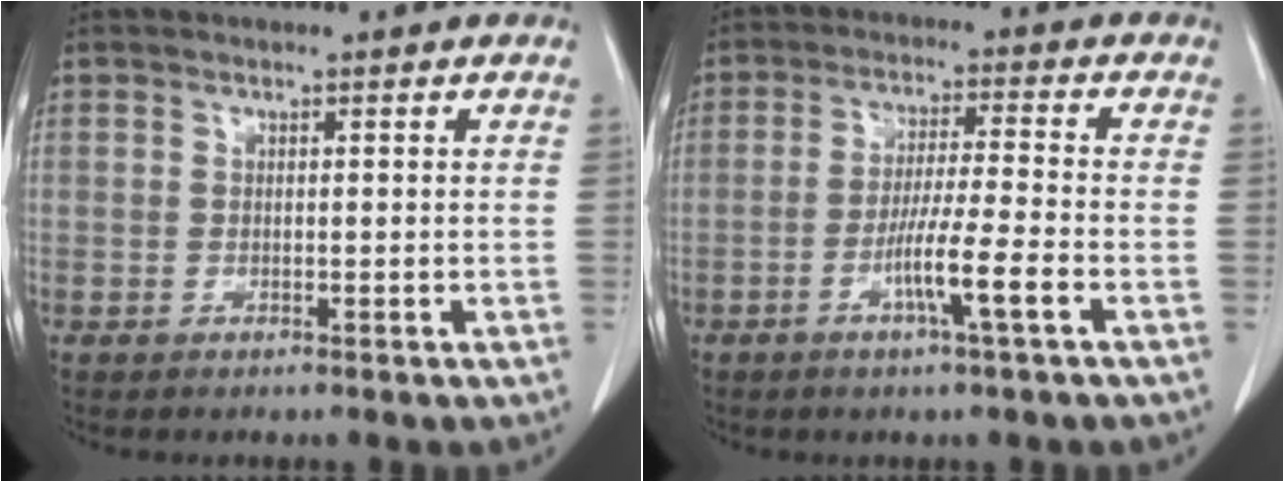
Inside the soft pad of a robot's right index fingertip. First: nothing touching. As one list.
[{"total": 7.5, "force": [-3.2, -0.5, 6.7], "torque": [-0.124, -0.007, -0.061]}]